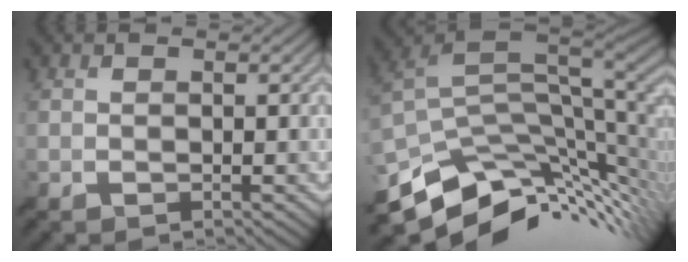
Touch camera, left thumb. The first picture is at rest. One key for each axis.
{"total": 13.2, "fx": -4.1, "fy": 7.3, "fz": 10.1, "tx": -0.212, "ty": -0.026, "tz": -0.060}